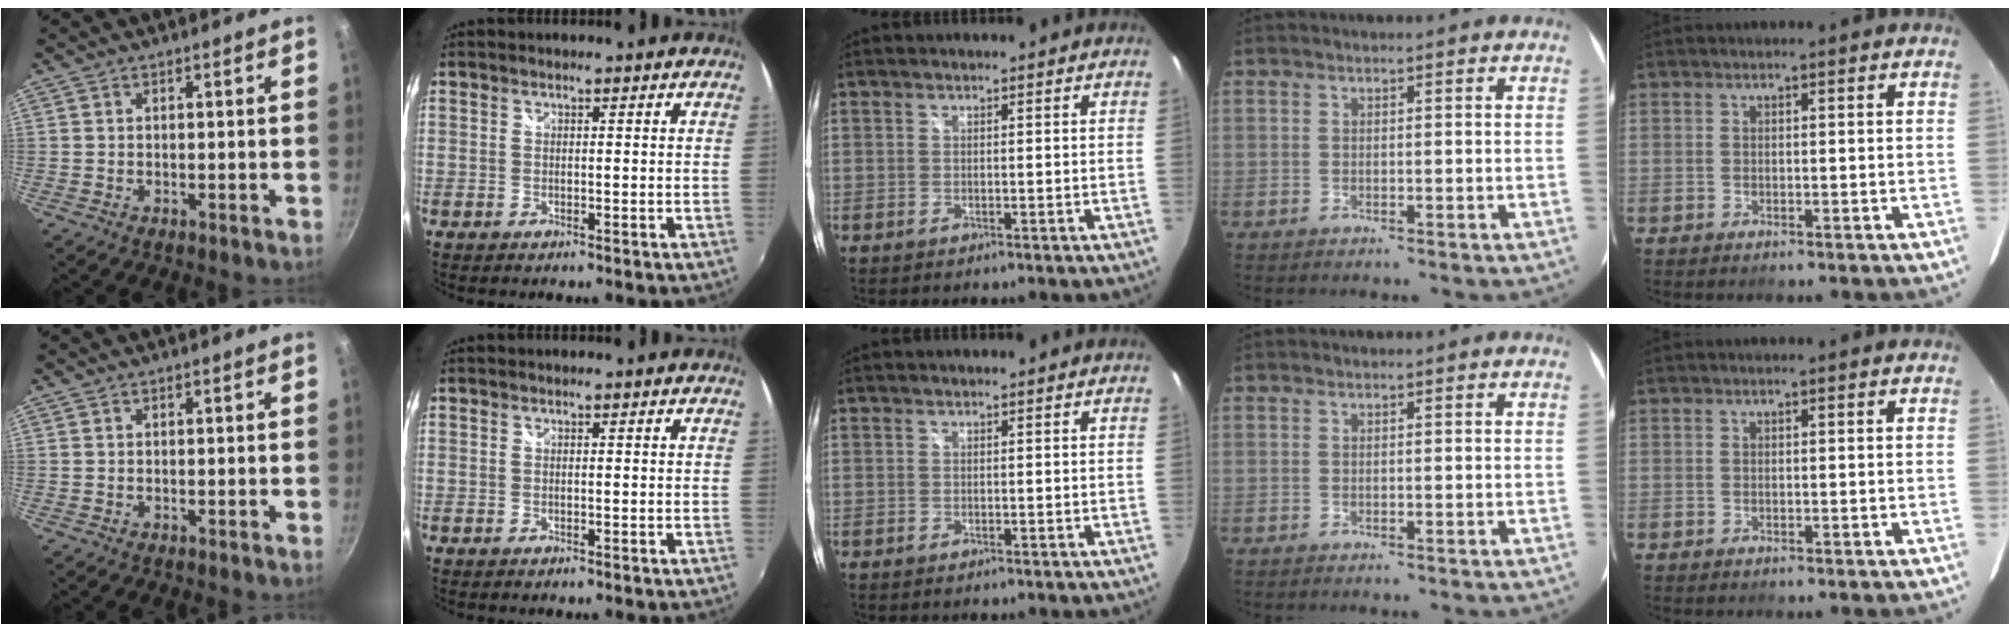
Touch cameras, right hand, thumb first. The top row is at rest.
{}